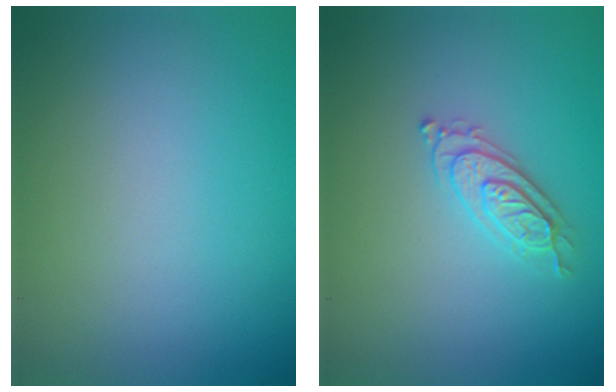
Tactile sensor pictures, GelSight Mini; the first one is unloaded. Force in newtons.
{"total": 2.2, "press": 2.2, "slide": 0.4}